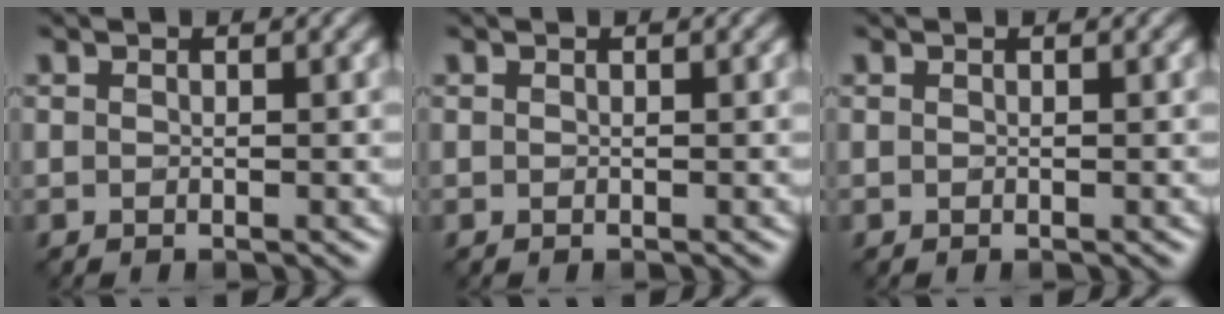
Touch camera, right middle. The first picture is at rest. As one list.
[{"total": 0.0}, {"total": 0.0}]